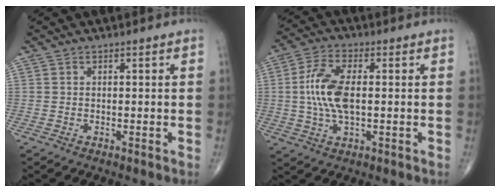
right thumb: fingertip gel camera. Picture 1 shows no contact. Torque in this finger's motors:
{"motor_torque": [1.34, 2.09, 0.64, -0.58, 0.14]}